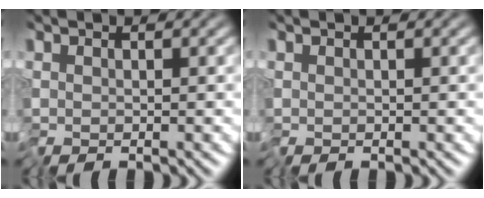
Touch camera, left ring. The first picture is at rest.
{"total": 0.0}